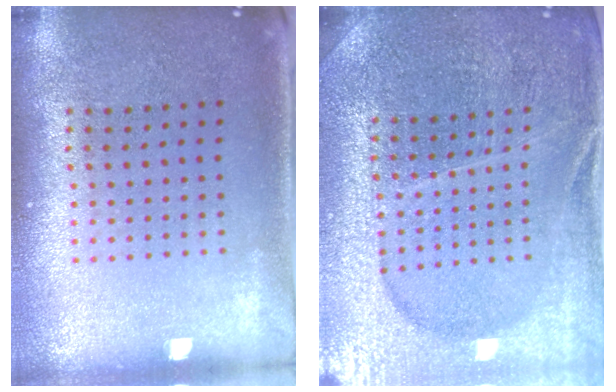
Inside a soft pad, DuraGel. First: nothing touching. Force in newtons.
{"total": 4.5, "press": 4.3, "slide": 1.5}